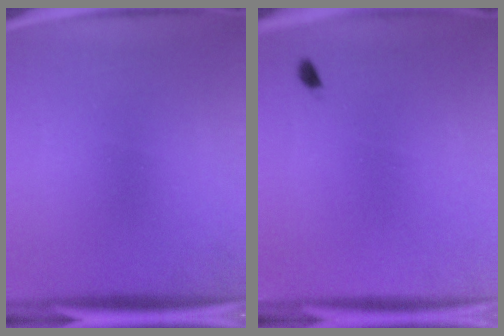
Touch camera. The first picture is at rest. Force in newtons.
{"total": 0.7}